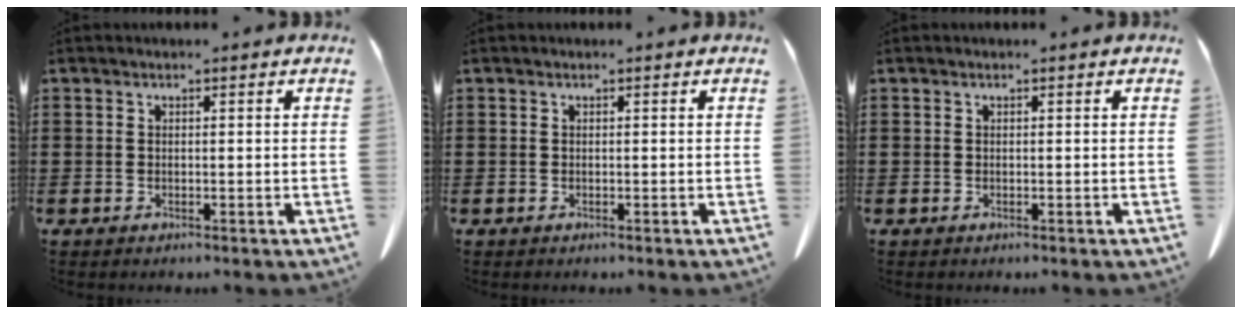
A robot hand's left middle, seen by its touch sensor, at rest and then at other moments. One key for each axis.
{"total": 0.0}
{"total": 0.0}